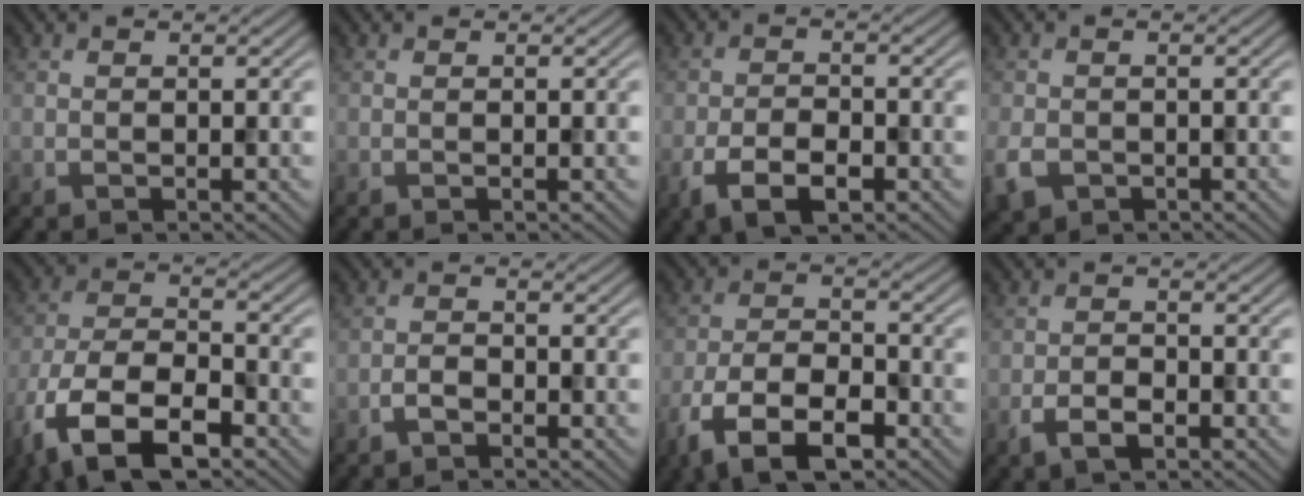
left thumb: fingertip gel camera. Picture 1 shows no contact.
{"total": 0.0}
{"total": 5.8, "force": [-3.0, 2.9, 4.0], "torque": [-0.080, -0.005, -0.063]}
{"total": 3.7, "force": [-1.6, 2.8, 1.9], "torque": [-0.054, -0.014, -0.039]}
{"total": 12.3, "force": [-7.2, 5.5, 8.3], "torque": [-0.173, -0.009, -0.154]}
{"total": 1.8, "force": [-1.3, 0.9, 1.0], "torque": [-0.018, 0.004, -0.029]}
{"total": 9.5, "force": [-5.5, 4.4, 6.3], "torque": [-0.125, -0.009, -0.114]}
{"total": 3.5, "force": [-1.9, 1.9, 2.3], "torque": [-0.046, -0.002, -0.039]}